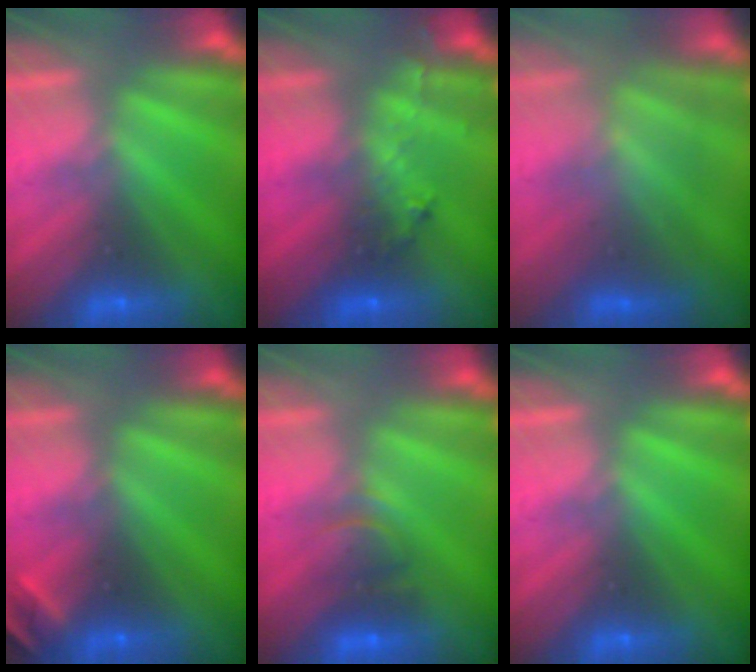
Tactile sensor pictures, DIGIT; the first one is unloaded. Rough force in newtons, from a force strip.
{"total": 2.8}
{"total": 3.3}
{"total": 2.0}
{"total": 2.3}
{"total": 0.0}